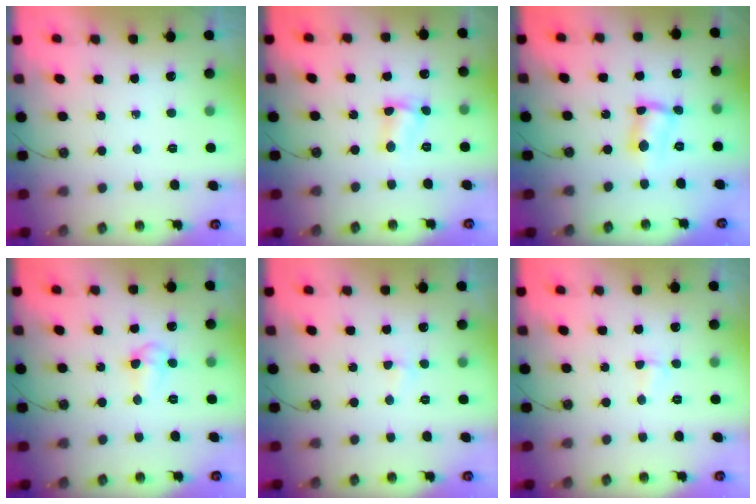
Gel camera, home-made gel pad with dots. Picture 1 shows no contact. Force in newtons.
{"total": 3.1, "press": 3.1, "slide": 0.2}
{"total": 3.8, "press": 3.7, "slide": 0.4}
{"total": 5.3, "press": 5.2, "slide": 1.0}
{"total": 3.0, "press": 2.9, "slide": 0.5}
{"total": 2.9, "press": 2.9, "slide": 0.6}